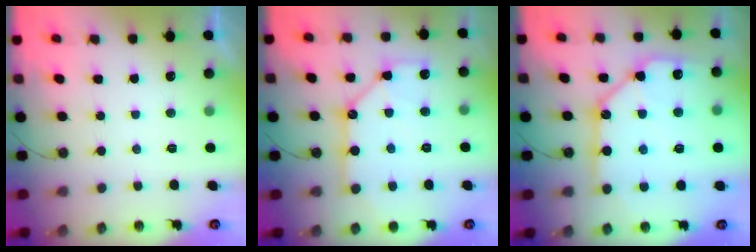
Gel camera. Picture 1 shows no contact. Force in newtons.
{"total": 13.7, "press": 13.6, "slide": 1.6}
{"total": 16.9, "press": 16.8, "slide": 2.1}